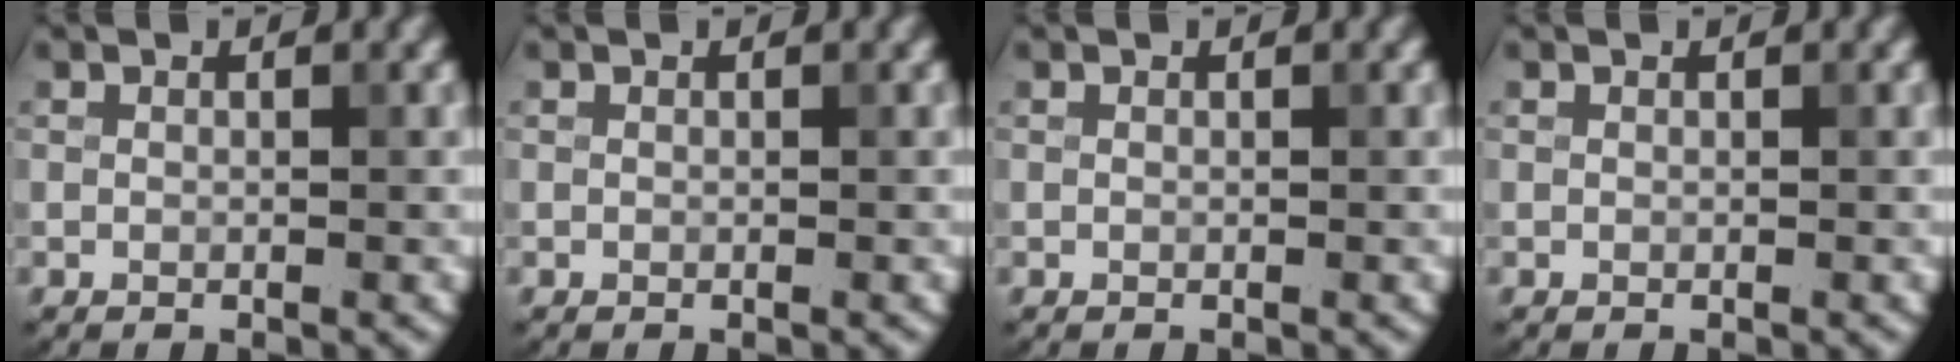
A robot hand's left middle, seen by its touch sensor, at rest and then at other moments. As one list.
[{"total": 0.0}, {"total": 0.0}, {"total": 0.0}]